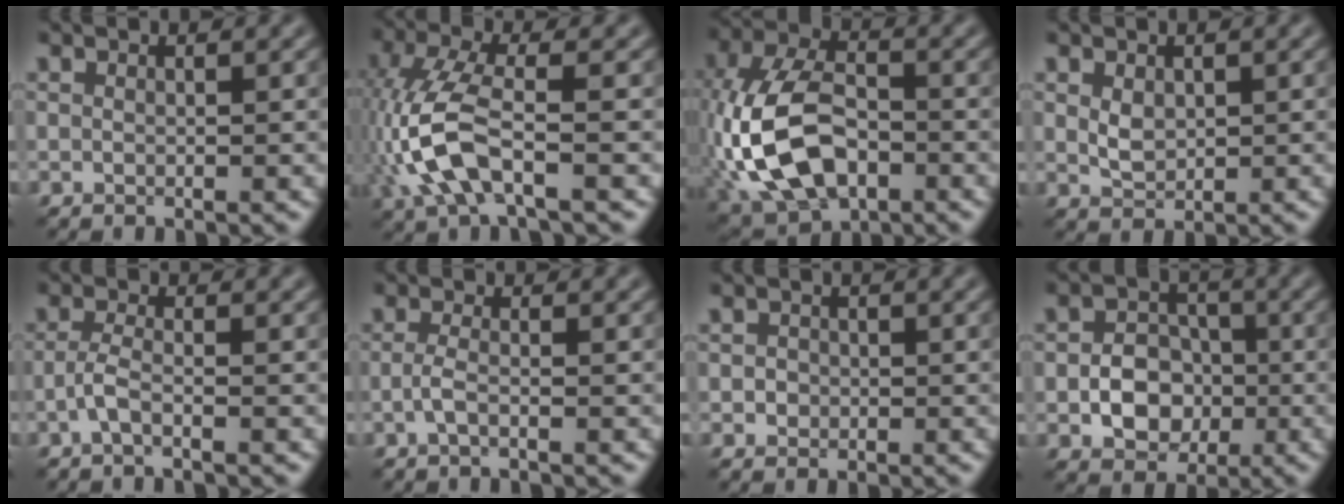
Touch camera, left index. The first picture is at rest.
{"total": 7.0, "force": [-2.3, 2.7, 6.1], "torque": [-0.156, 0.007, -0.052]}
{"total": 11.3, "force": [-3.0, 6.8, 8.6], "torque": [-0.189, 0.000, -0.074]}
{"total": 1.9, "force": [0.3, 1.3, 1.3], "torque": [-0.030, -0.002, 0.009]}
{"total": 1.8, "force": [-1.1, 0.2, 1.4], "torque": [-0.033, 0.005, -0.030]}
{"total": 1.4, "force": [-0.7, 0.2, 1.2], "torque": [-0.031, 0.001, -0.021]}
{"total": 1.0, "force": [-0.2, 0.9, 0.3], "torque": [0.000, -0.002, -0.006]}
{"total": 5.0, "force": [-1.4, 3.8, 3.0], "torque": [-0.042, 0.000, -0.023]}